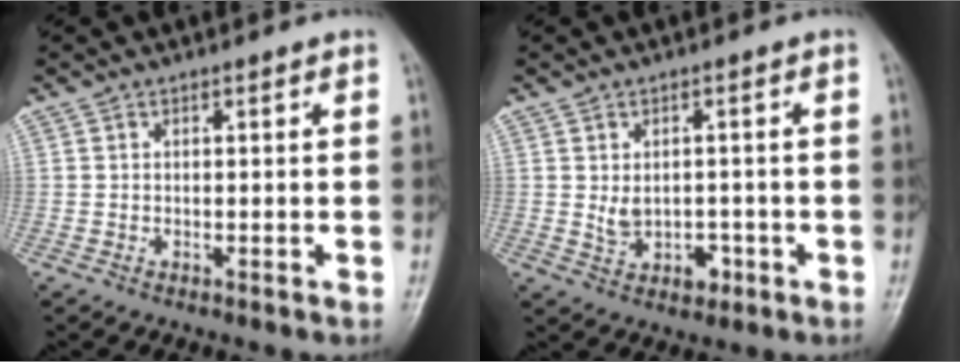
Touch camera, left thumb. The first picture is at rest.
{"total": 4.6, "force": [-0.5, 3.5, 2.9], "torque": [-0.031, 0.003, 0.003]}